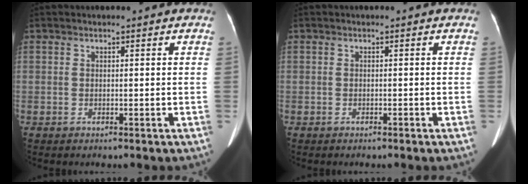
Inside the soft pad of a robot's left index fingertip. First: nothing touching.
{"total": 0.0}